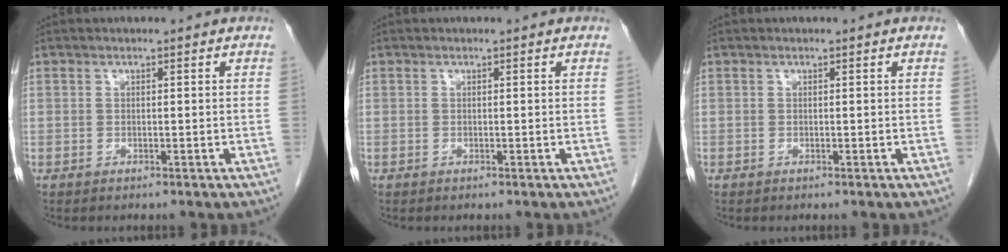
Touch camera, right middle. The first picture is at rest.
{"total": 0.0}
{"total": 0.0}